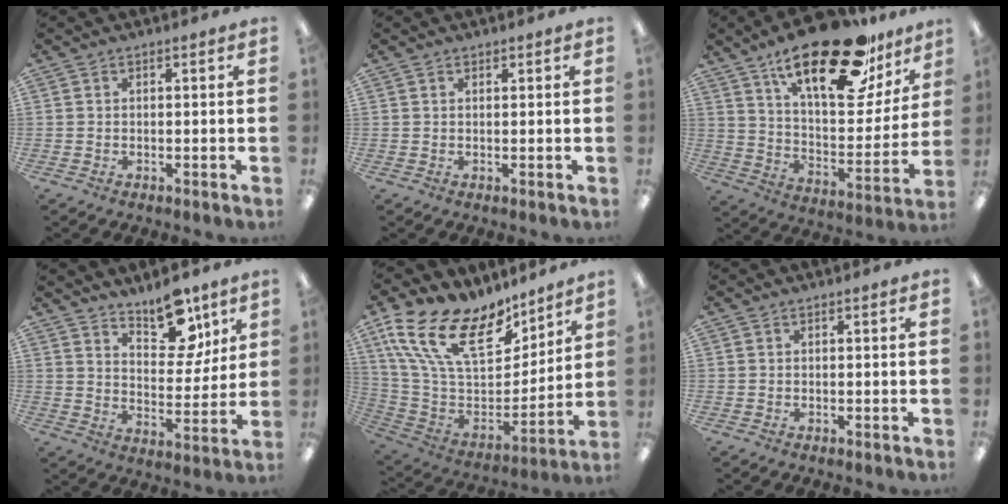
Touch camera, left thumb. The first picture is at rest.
{"total": 0.7, "force": [0.6, 0.3, 0.1], "torque": [-0.002, 0.001, 0.011]}
{"total": 27.3, "force": [18.7, 10.2, 17.1], "torque": [-0.259, -0.111, 0.307]}
{"total": 12.6, "force": [9.6, 5.9, 5.6], "torque": [-0.061, -0.065, 0.171]}
{"total": 21.9, "force": [13.0, 11.2, 13.5], "torque": [-0.266, -0.085, 0.235]}
{"total": 0.0}